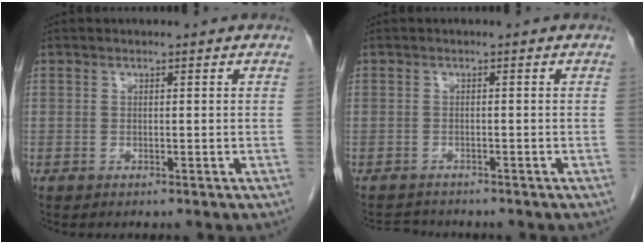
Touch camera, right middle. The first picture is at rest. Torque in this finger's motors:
{"motor_torque": [-0.46, -0.21, -0.24, -0.05]}